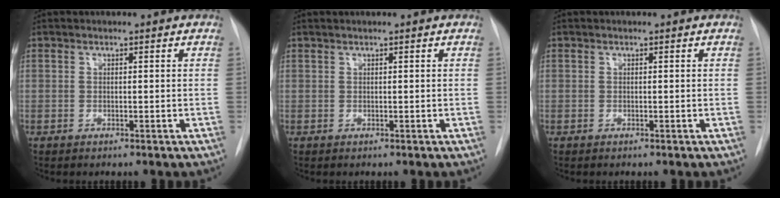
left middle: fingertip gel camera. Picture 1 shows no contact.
{"total": 0.6, "force": [0.4, -0.1, 0.4], "torque": [-0.011, 0.010, 0.013]}
{"total": 0.0}